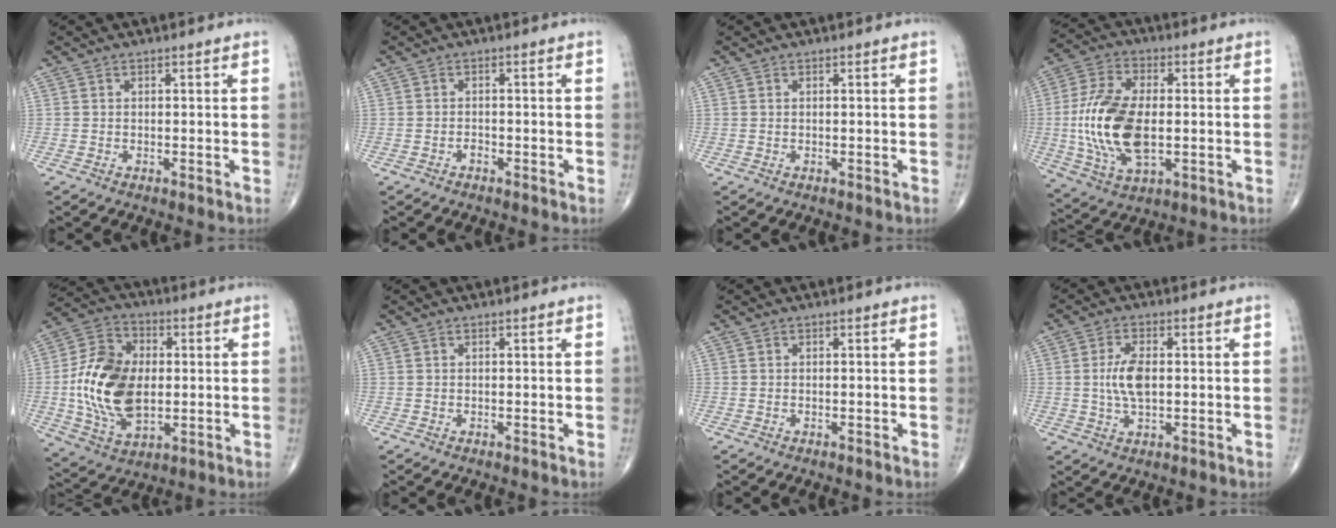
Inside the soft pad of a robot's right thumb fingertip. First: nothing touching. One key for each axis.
{"total": 0.9, "fx": -0.7, "fy": 0.5, "fz": 0.3, "tx": -0.002, "ty": 0.004, "tz": -0.014}
{"total": 0.0}
{"total": 17.0, "fx": -1.0, "fy": 8.9, "fz": 14.5, "tx": -0.294, "ty": 0.000, "tz": -0.016}
{"total": 18.0, "fx": -0.3, "fy": 11.4, "fz": 13.9, "tx": -0.247, "ty": 0.007, "tz": -0.001}
{"total": 0.0}
{"total": 0.0}
{"total": 6.3, "fx": 0.3, "fy": 3.0, "fz": 5.5, "tx": -0.111, "ty": 0.000, "tz": 0.003}